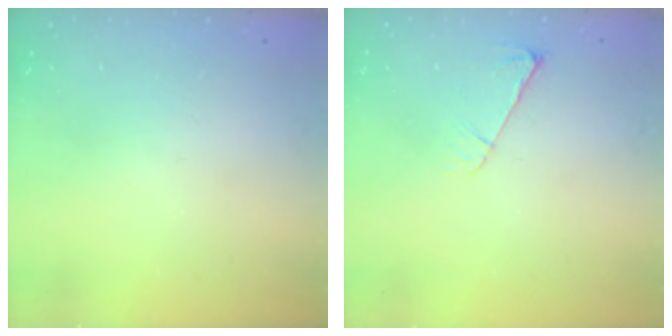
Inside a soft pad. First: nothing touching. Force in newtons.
{"total": 6.0, "press": 6.0, "slide": 0.6}